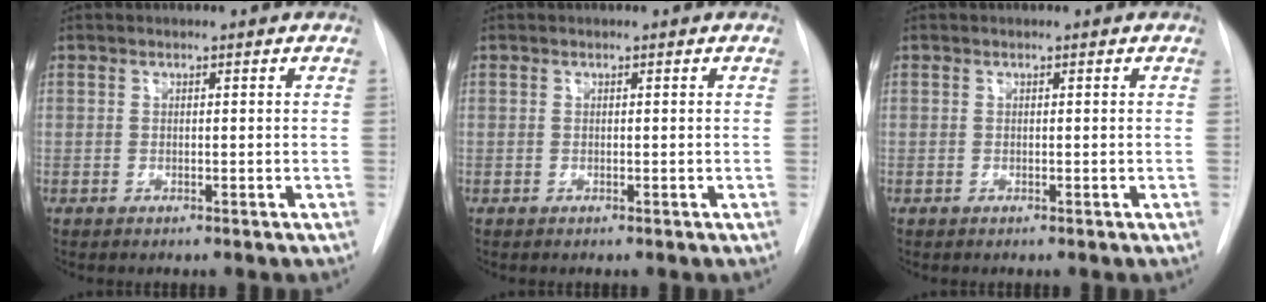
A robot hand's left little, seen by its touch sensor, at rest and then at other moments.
{"total": 0.0}
{"total": 0.0}